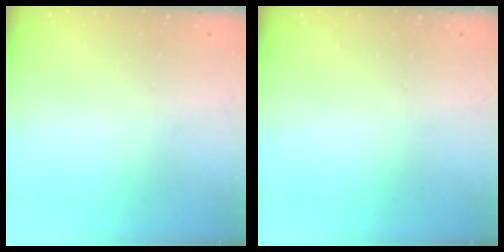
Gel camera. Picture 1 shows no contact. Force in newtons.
{"total": 0.0}